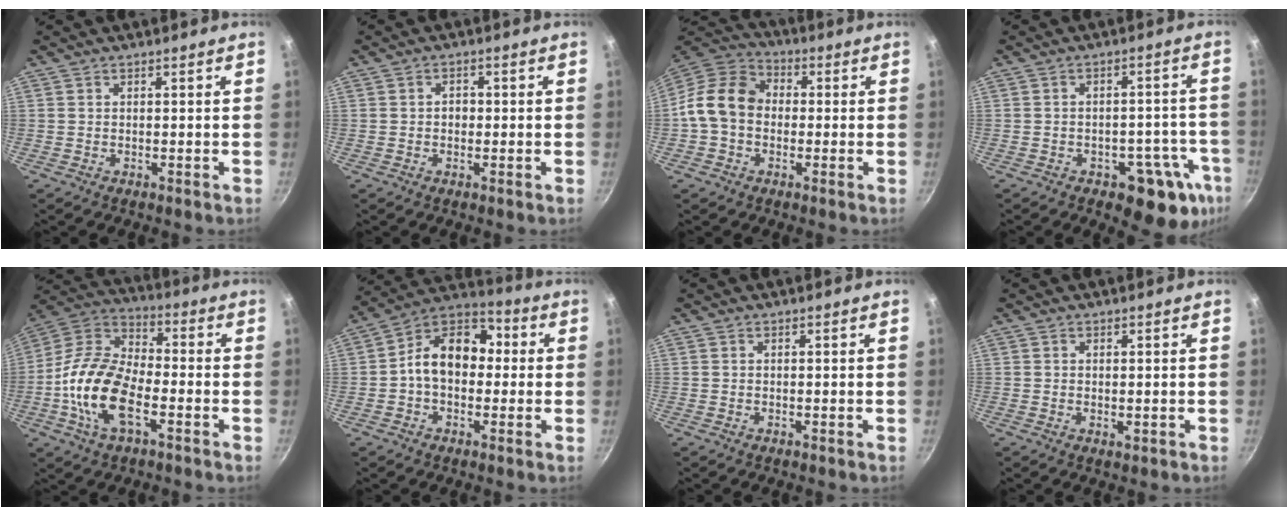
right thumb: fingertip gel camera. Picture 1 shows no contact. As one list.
[{"total": 2.0, "force": [-0.2, 1.6, 1.1], "torque": [-0.009, 0.004, -0.005]}, {"total": 12.0, "force": [-0.7, 9.5, 7.3], "torque": [-0.104, 0.032, -0.037]}, {"total": 12.0, "force": [-5.7, 6.8, 8.0], "torque": [-0.030, 0.045, -0.063]}, {"total": 17.0, "force": [-5.0, 8.7, 13.7], "torque": [-0.252, 0.040, -0.115]}, {"total": 13.3, "force": [0.0, 9.7, 9.1], "torque": [-0.103, 0.043, -0.024]}, {"total": 0.0}, {"total": 0.8, "force": [0.1, 0.4, 0.7], "torque": [-0.011, -0.003, 0.001]}]